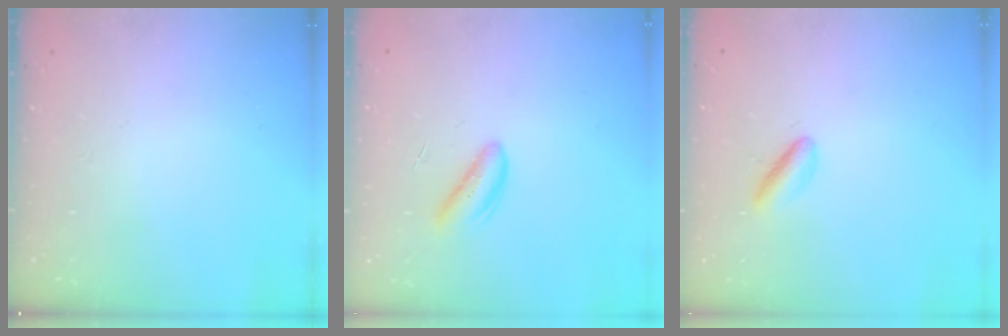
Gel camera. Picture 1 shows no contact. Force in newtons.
{"total": 2.9, "press": 2.9, "slide": 0.5}
{"total": 2.5, "press": 2.5, "slide": 0.2}